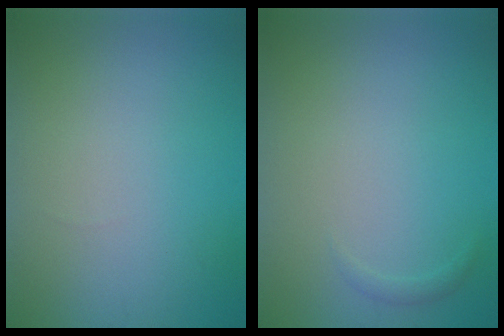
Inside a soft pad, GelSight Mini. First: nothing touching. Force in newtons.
{"total": 0.5, "press": 0.5, "slide": 0.0}